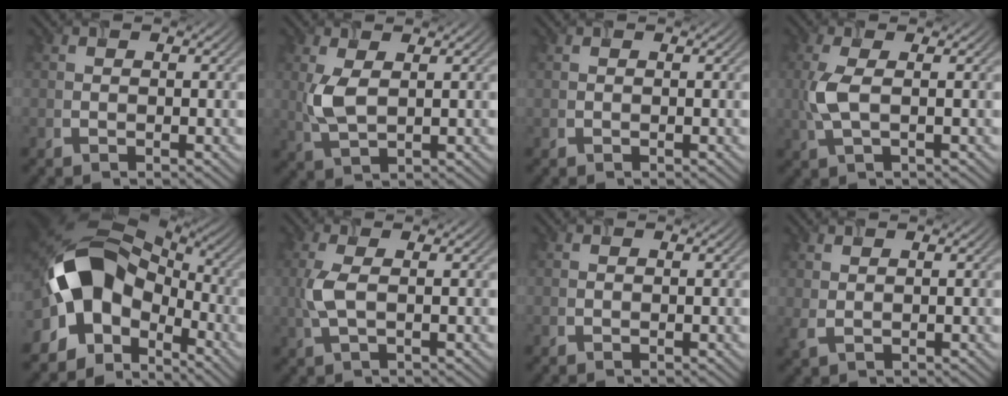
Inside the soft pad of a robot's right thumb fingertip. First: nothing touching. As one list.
[{"total": 4.5, "force": [0.9, 2.1, 3.9], "torque": [-0.101, 0.002, 0.021]}, {"total": 0.0}, {"total": 4.1, "force": [0.2, 1.4, 3.8], "torque": [-0.104, 0.003, 0.000]}, {"total": 15.2, "force": [-3.7, 10.0, 10.9], "torque": [-0.207, 0.007, -0.085]}, {"total": 3.6, "force": [0.1, 1.1, 3.4], "torque": [-0.089, 0.003, 0.000]}, {"total": 0.0}, {"total": 1.5, "force": [0.8, 0.6, 1.1], "torque": [-0.035, 0.001, 0.017]}]